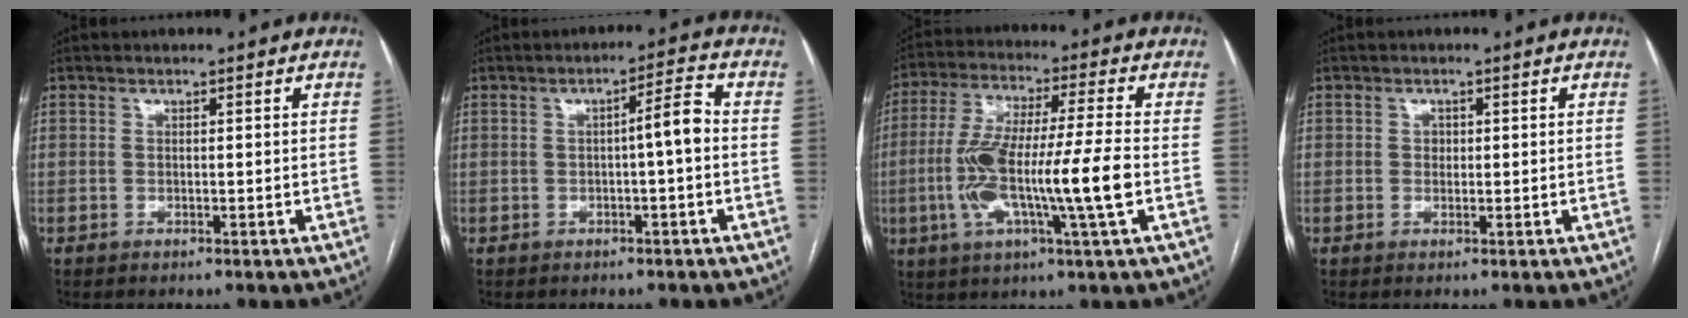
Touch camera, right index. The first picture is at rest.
{"total": 4.2, "force": [-0.3, 0.2, 4.2], "torque": [-0.061, 0.012, -0.005]}
{"total": 15.4, "force": [-2.8, 0.5, 15.2], "torque": [-0.296, 0.000, -0.056]}
{"total": 0.8, "force": [0.1, 0.7, 0.3], "torque": [-0.002, 0.002, 0.001]}